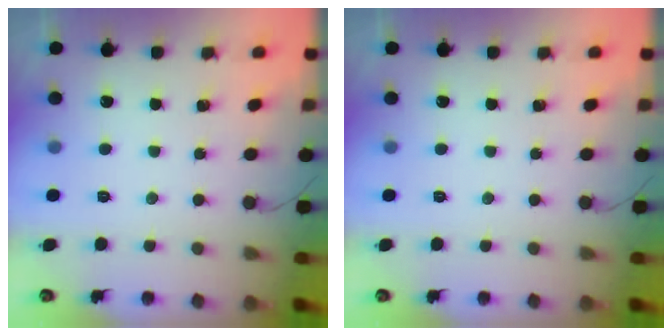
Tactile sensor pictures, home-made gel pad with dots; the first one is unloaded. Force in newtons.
{"total": 0.0}